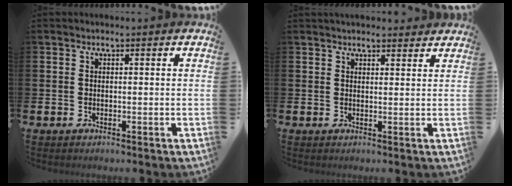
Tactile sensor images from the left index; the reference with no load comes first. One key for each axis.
{"total": 2.2, "fx": 2.2, "fy": 0.5, "fz": 0.2, "tx": 0.004, "ty": -0.010, "tz": 0.037}